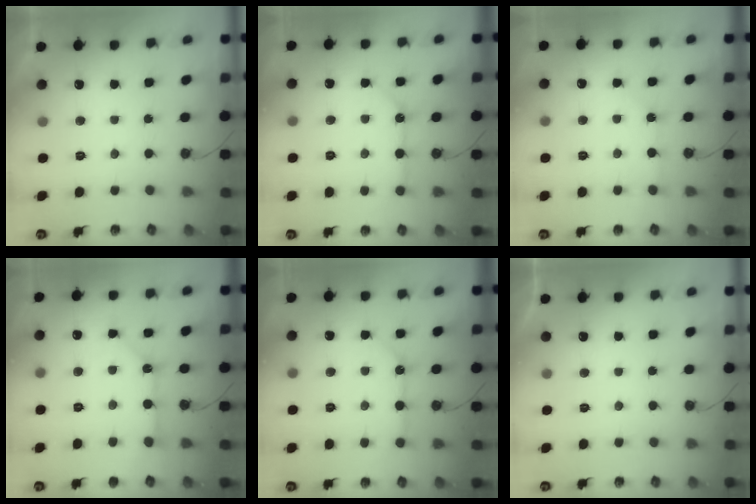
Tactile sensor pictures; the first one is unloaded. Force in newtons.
{"total": 9.7, "press": 9.7, "slide": 0.2}
{"total": 0.9, "press": 0.9, "slide": 0.1}
{"total": 8.8, "press": 8.8, "slide": 0.8}
{"total": 9.7, "press": 9.7, "slide": 0.2}
{"total": 0.0}